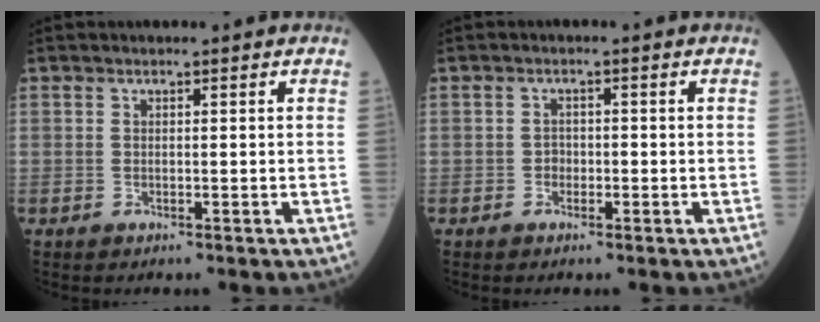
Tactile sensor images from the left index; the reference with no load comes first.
{"total": 1.6, "force": [-1.0, 1.1, 0.7], "torque": [-0.004, 0.001, -0.018]}